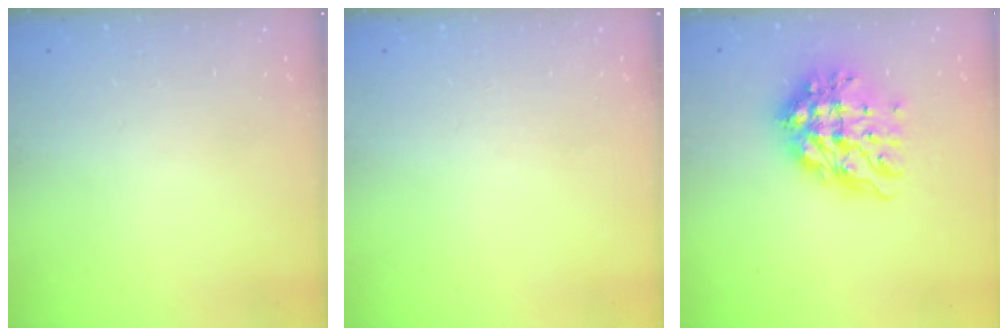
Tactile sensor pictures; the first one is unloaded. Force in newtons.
{"total": 0.0}
{"total": 13.6, "press": 13.6, "slide": 1.3}